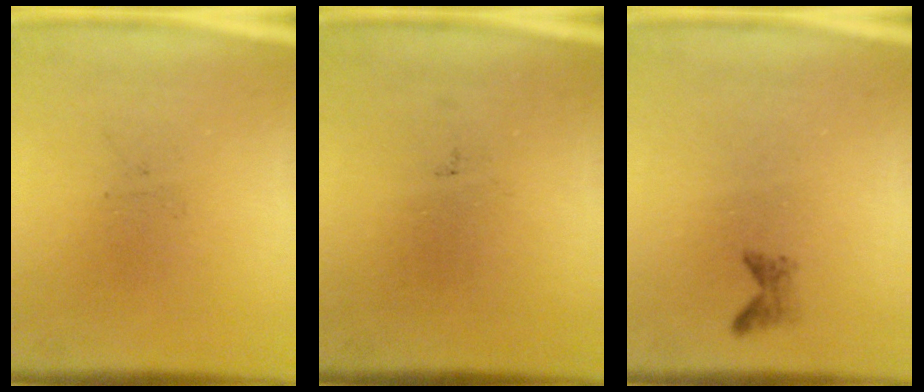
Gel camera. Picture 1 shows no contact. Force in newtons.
{"total": 0.0}
{"total": 0.9}